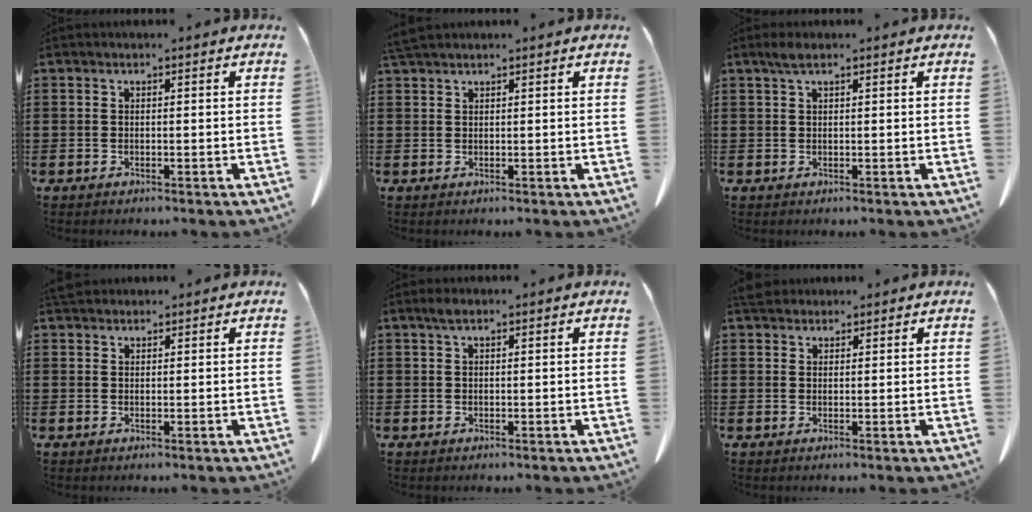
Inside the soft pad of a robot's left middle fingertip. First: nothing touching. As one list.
[{"total": 1.8, "force": [1.7, 0.1, 0.8], "torque": [-0.019, -0.001, 0.033]}, {"total": 1.9, "force": [1.1, 0.4, 1.5], "torque": [-0.032, 0.002, 0.020]}, {"total": 2.1, "force": [1.8, 0.8, 0.8], "torque": [-0.022, 0.003, 0.037]}, {"total": 1.4, "force": [0.7, 0.4, 1.1], "torque": [-0.024, 0.001, 0.014]}, {"total": 3.0, "force": [2.6, 1.2, 1.1], "torque": [-0.030, 0.002, 0.052]}]